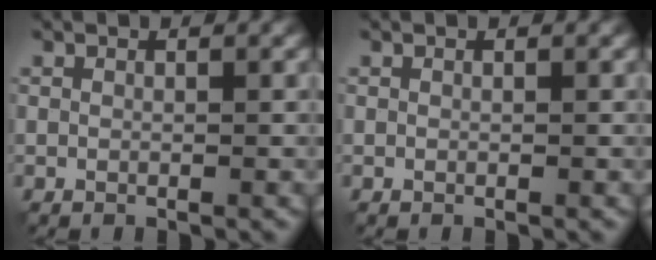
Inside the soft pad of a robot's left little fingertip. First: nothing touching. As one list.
[{"total": 0.0}]